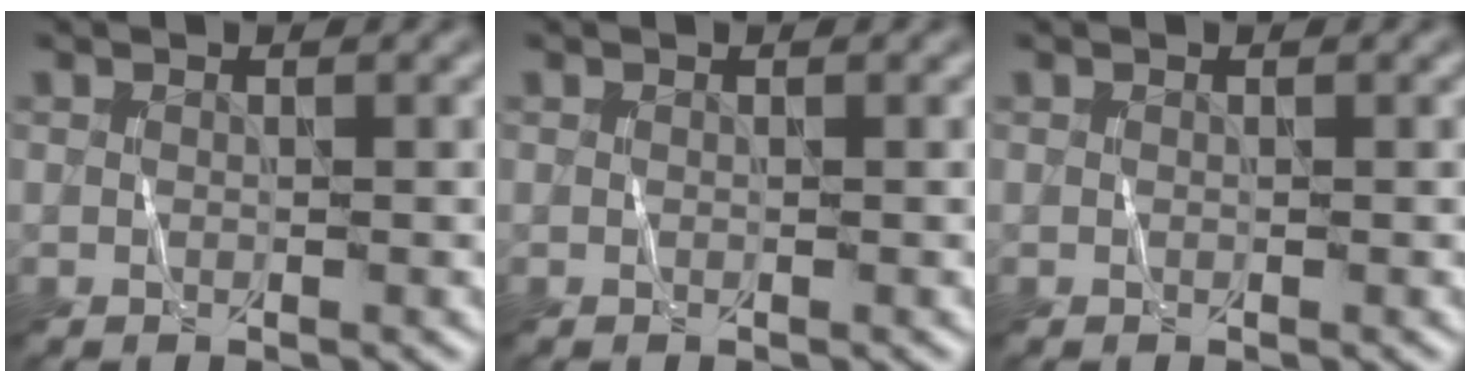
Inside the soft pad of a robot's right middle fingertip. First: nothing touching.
{"total": 0.0}
{"total": 0.0}